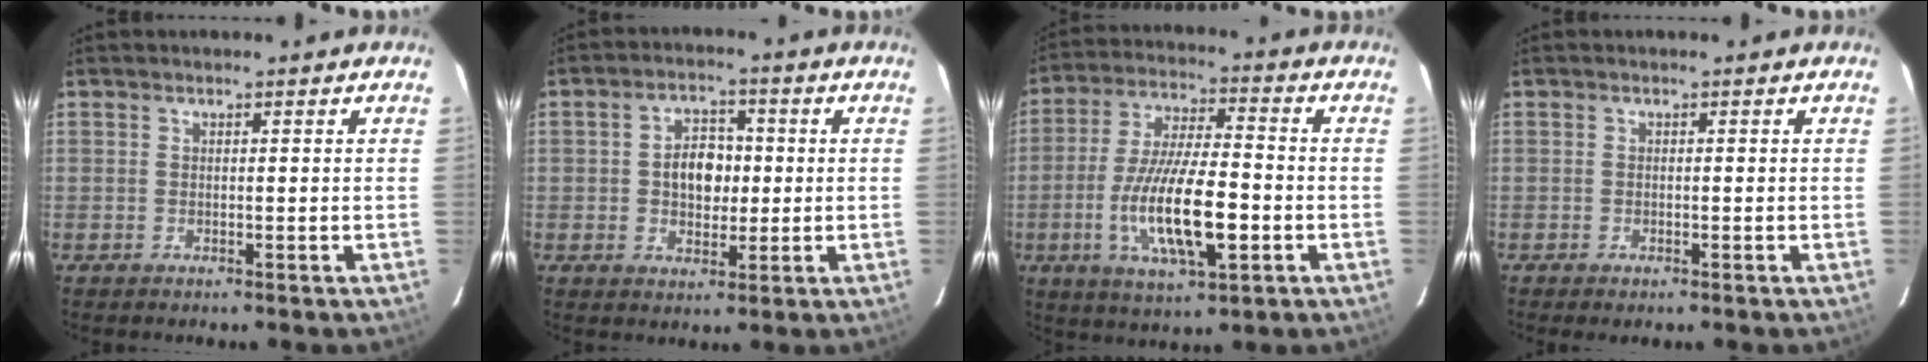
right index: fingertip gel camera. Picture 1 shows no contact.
{"total": 6.7, "force": [0.1, 4.8, 4.7], "torque": [-0.081, 0.015, 0.006]}
{"total": 16.3, "force": [-4.6, 4.5, 14.9], "torque": [-0.297, -0.015, -0.077]}
{"total": 0.7, "force": [-0.5, 0.1, 0.4], "torque": [-0.008, -0.002, -0.008]}